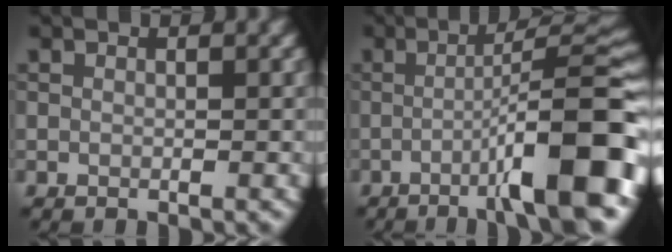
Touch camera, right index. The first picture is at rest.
{"total": 11.2, "force": [-3.9, 1.8, 10.4], "torque": [-0.132, 0.017, -0.061]}